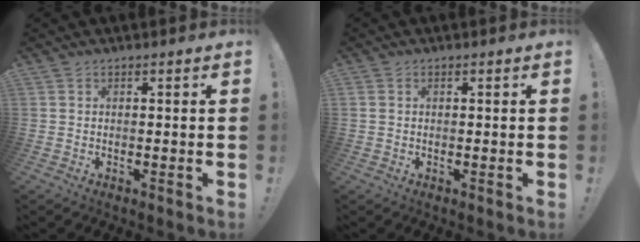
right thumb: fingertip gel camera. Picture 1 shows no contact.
{"total": 0.7, "force": [0.4, 0.4, 0.3], "torque": [-0.008, 0.003, 0.008]}